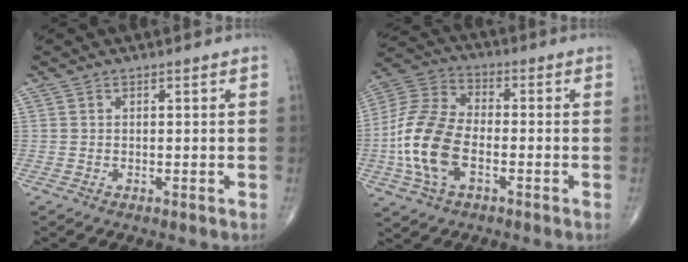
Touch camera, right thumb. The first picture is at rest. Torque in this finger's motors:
{"motor_torque": [0.09, 0.62, 1.36, -0.20, 0.47]}